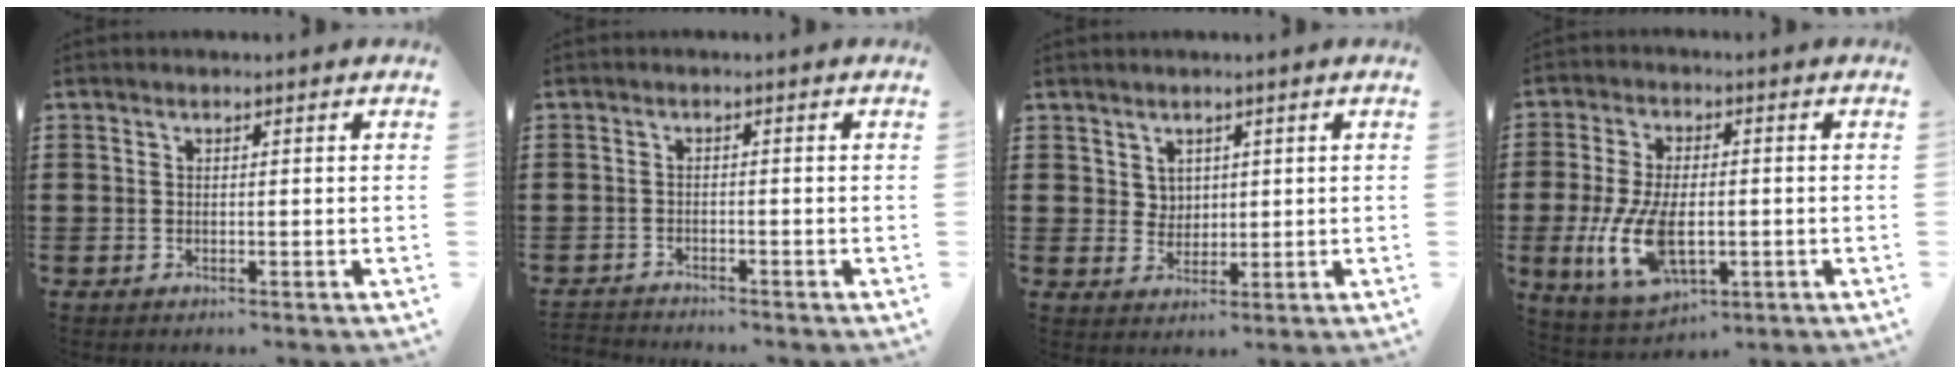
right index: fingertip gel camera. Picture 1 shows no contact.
{"total": 1.6, "force": [-1.6, 0.1, -0.2], "torque": [-0.002, 0.002, -0.035]}
{"total": 2.8, "force": [1.7, 2.2, 0.5], "torque": [-0.019, 0.009, 0.032]}
{"total": 10.0, "force": [-2.1, 5.1, 8.3], "torque": [-0.200, -0.014, -0.041]}